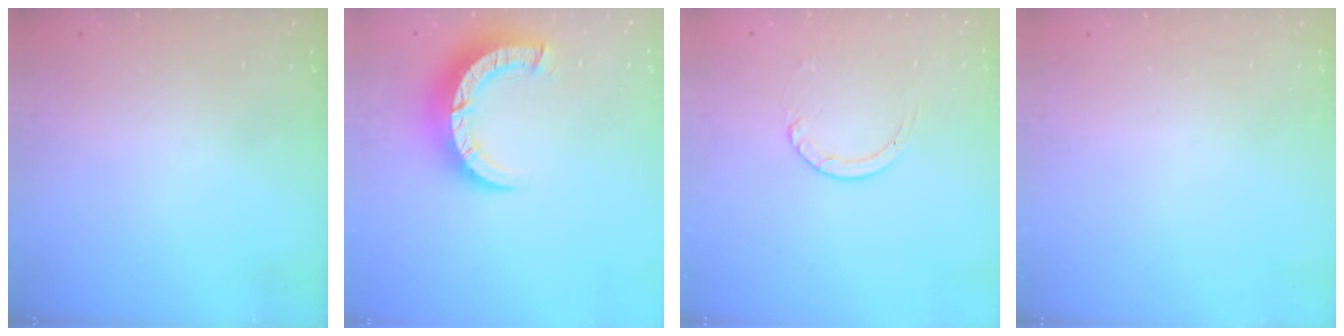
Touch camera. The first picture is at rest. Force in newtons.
{"total": 8.7, "press": 8.7, "slide": 1.1}
{"total": 3.9, "press": 3.9, "slide": 0.4}
{"total": 0.0}